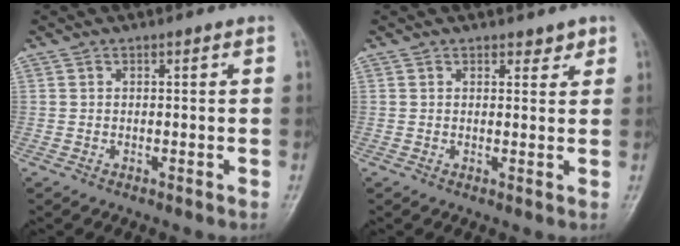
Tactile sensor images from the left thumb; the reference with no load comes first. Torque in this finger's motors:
{"motor_torque": [-0.22, 0.04, -0.12, -0.13, 0.03]}